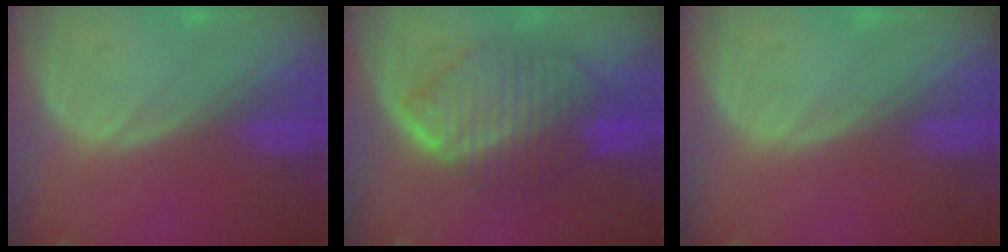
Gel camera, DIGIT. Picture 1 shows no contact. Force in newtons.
{"total": 9.3, "press": 9.3, "slide": 0.6}
{"total": 0.0}